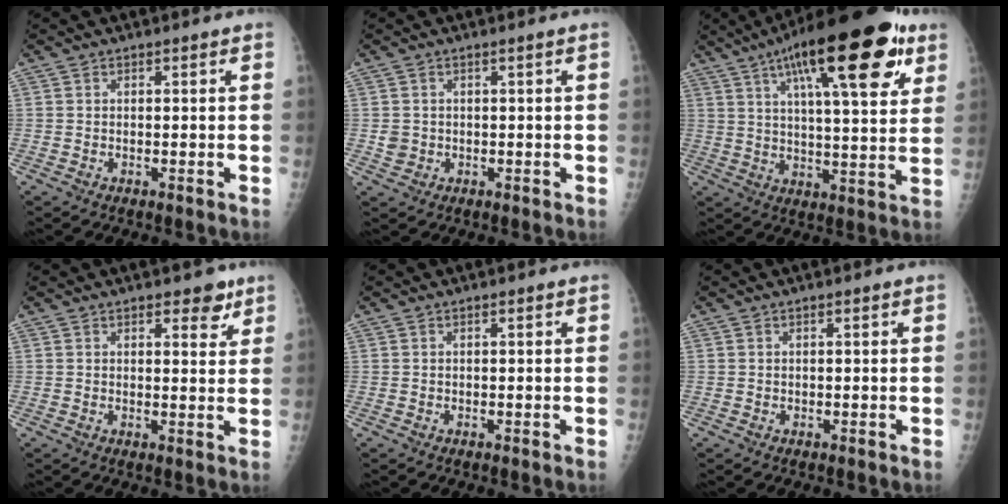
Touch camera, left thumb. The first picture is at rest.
{"total": 1.7, "force": [0.0, 1.5, 0.9], "torque": [-0.016, 0.007, 0.006]}
{"total": 23.7, "force": [11.7, 6.8, 19.5], "torque": [-0.281, -0.012, 0.174]}
{"total": 4.3, "force": [2.8, 1.9, 2.6], "torque": [-0.013, -0.015, 0.034]}
{"total": 0.0}
{"total": 0.0}